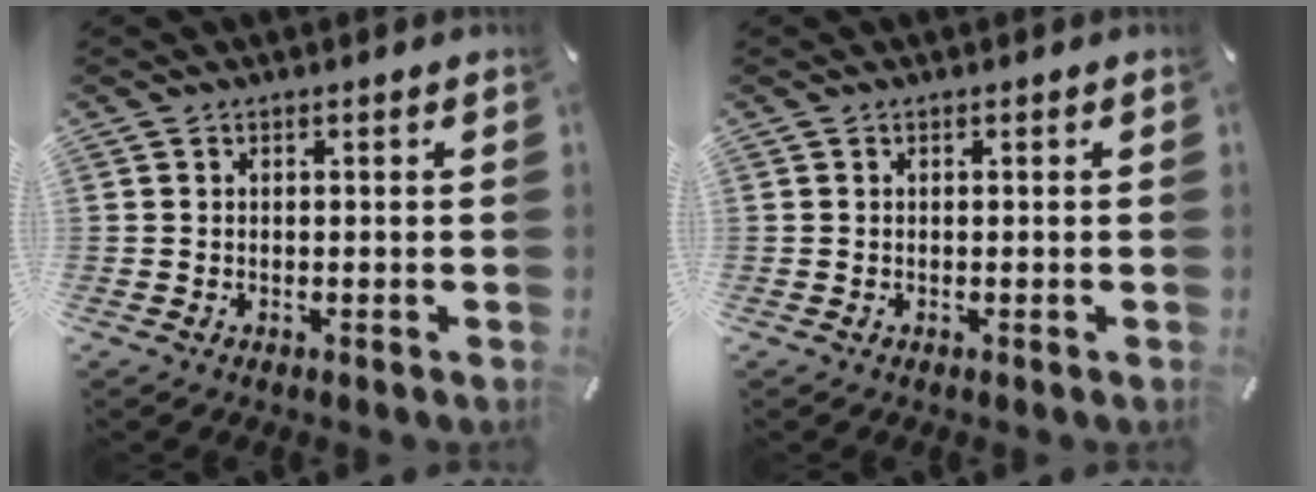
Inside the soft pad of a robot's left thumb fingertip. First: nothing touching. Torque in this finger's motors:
{"motor_torque": [0.01, 0.06, 0.00, -0.05, 0.00]}